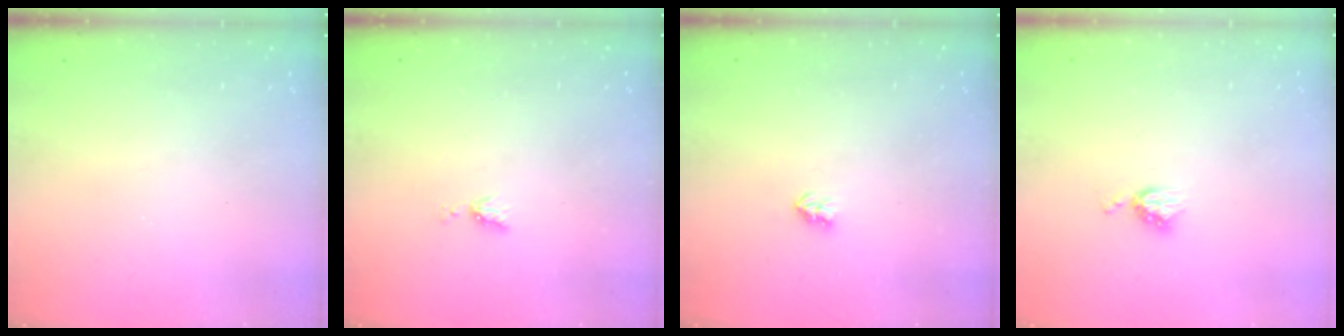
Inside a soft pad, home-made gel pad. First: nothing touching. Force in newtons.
{"total": 4.0, "press": 4.0, "slide": 0.5}
{"total": 2.6, "press": 2.6, "slide": 0.4}
{"total": 4.6, "press": 4.6, "slide": 0.4}